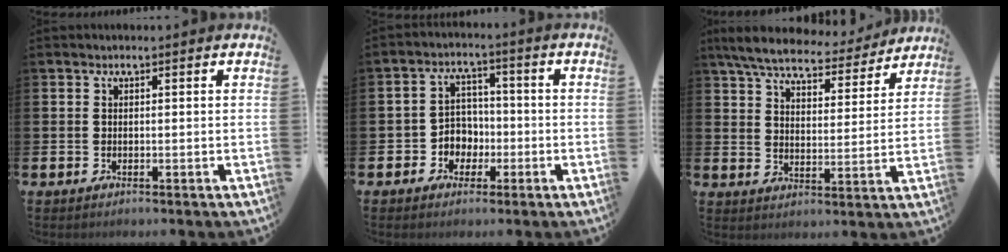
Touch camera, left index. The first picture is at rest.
{"total": 3.9, "force": [-1.2, 3.6, 1.0], "torque": [-0.040, 0.005, -0.027]}
{"total": 7.3, "force": [6.7, 1.6, 2.3], "torque": [-0.080, -0.034, 0.118]}